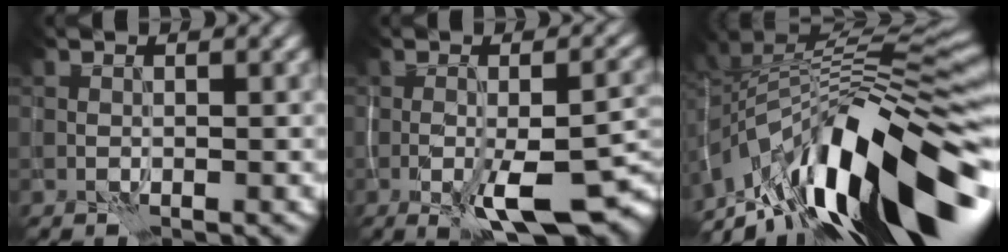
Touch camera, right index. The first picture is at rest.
{"total": 8.4, "force": [-3.2, 2.8, 7.3], "torque": [-0.126, -0.013, -0.052]}
{"total": 14.8, "force": [-6.5, 5.8, 12.0], "torque": [-0.205, 0.019, -0.121]}